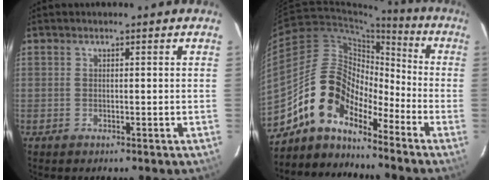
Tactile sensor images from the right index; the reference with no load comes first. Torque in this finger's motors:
{"motor_torque": [1.09, -1.03, 0.55, 0.01]}